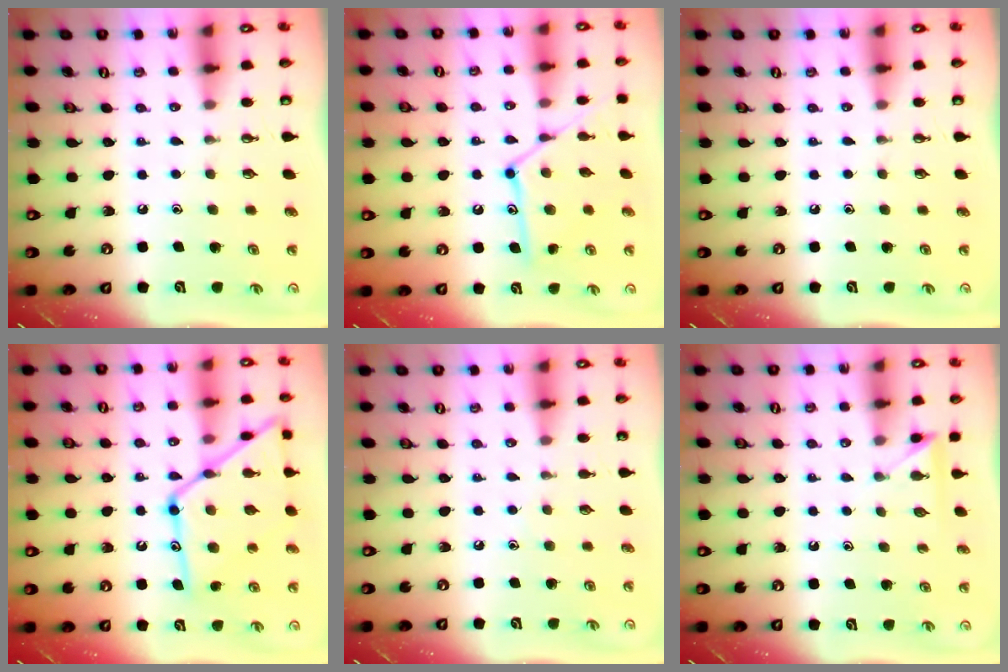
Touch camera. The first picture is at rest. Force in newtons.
{"total": 14.1, "press": 14.1, "slide": 0.9}
{"total": 0.0}
{"total": 19.8, "press": 19.8, "slide": 1.7}
{"total": 3.0, "press": 2.9, "slide": 0.4}
{"total": 3.1, "press": 3.1, "slide": 0.3}